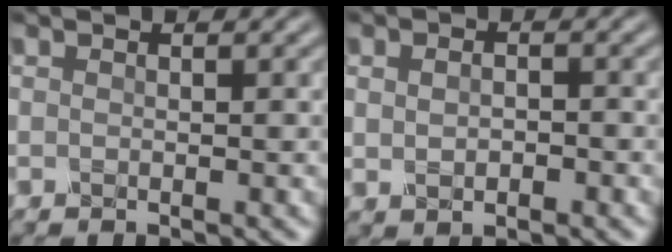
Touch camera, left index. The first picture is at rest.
{"total": 2.1, "force": [0.0, 1.4, 1.6], "torque": [-0.028, 0.001, 0.006]}